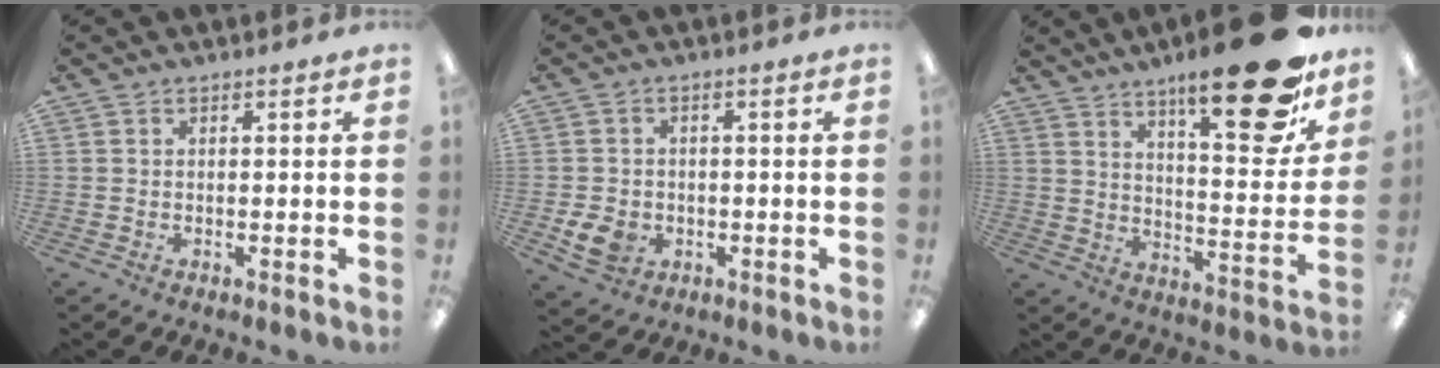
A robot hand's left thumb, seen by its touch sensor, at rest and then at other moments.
{"total": 5.3, "force": [-1.8, 4.4, 2.4], "torque": [-0.051, 0.002, -0.034]}
{"total": 22.3, "force": [14.8, 6.7, 15.3], "torque": [-0.212, -0.098, 0.234]}